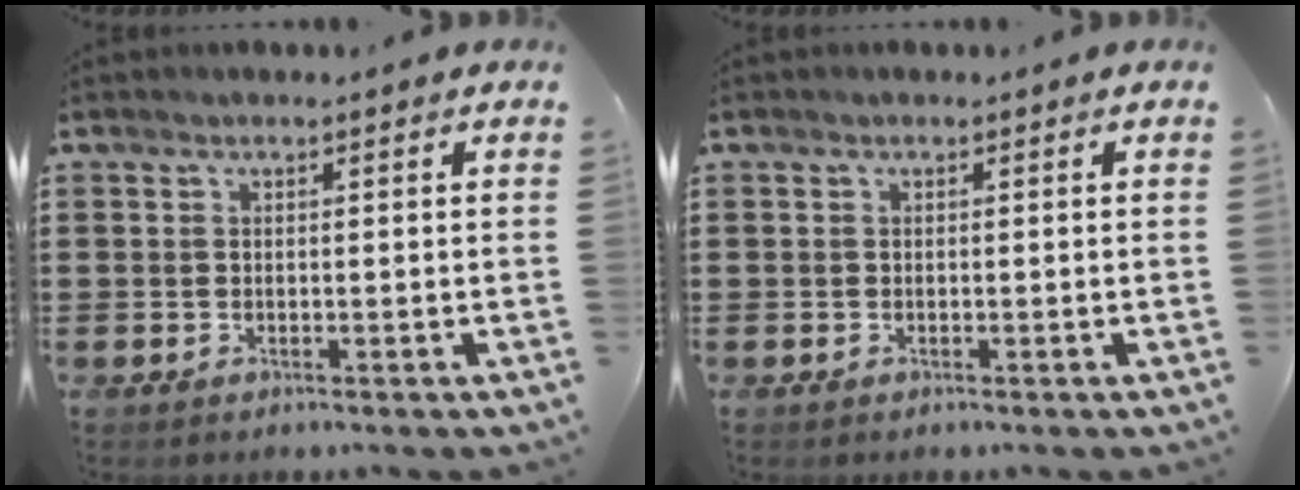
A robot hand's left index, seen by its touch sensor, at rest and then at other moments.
{"total": 0.0}